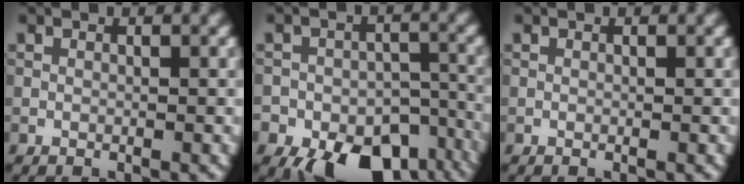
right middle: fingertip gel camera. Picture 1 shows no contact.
{"total": 13.0, "force": [-8.7, 7.7, 5.8], "torque": [-0.082, -0.035, -0.098]}
{"total": 0.0}